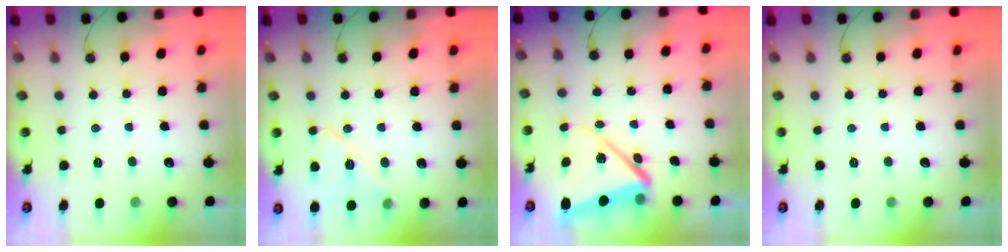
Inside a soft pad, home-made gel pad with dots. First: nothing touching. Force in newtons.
{"total": 11.7, "press": 11.7, "slide": 1.1}
{"total": 12.2, "press": 12.1, "slide": 1.6}
{"total": 0.0}